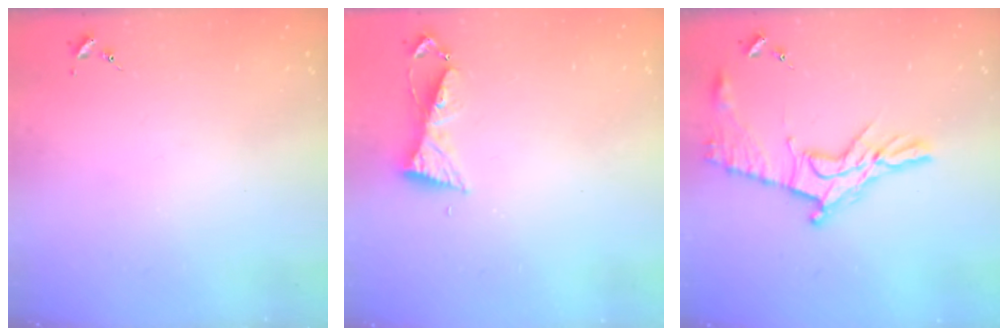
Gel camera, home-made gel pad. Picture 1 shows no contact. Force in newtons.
{"total": 6.0, "press": 5.9, "slide": 0.7}
{"total": 13.9, "press": 13.8, "slide": 0.9}